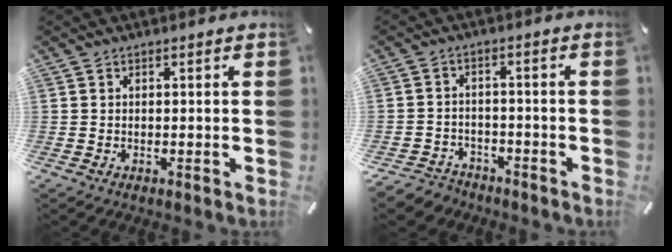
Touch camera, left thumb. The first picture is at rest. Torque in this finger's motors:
{"motor_torque": [-0.03, 0.03, 0.17, 0.16, 0.00]}